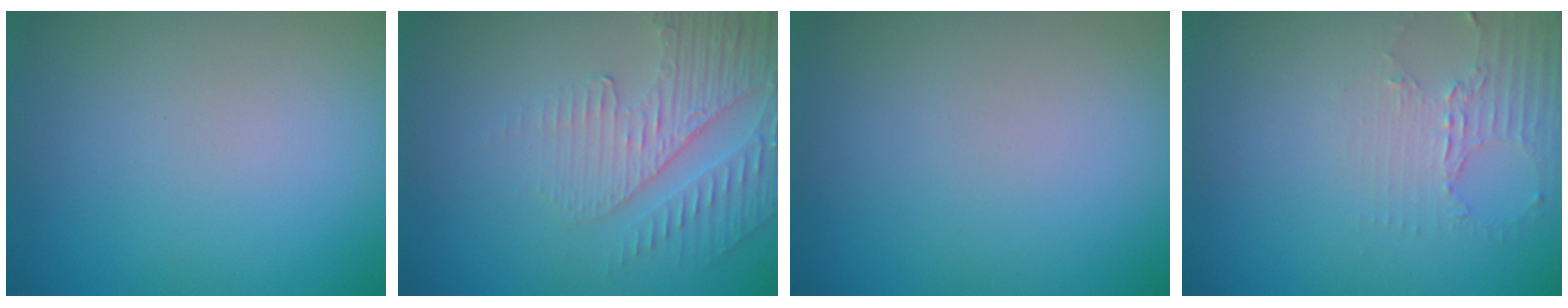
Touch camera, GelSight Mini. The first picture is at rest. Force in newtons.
{"total": 4.9, "press": 3.3, "slide": 3.7}
{"total": 0.0}
{"total": 2.2, "press": 1.7, "slide": 1.5}